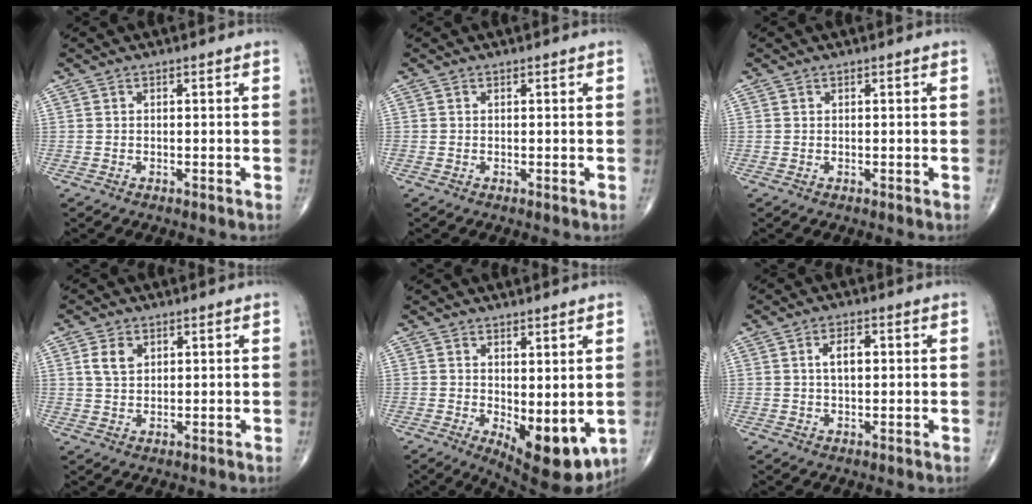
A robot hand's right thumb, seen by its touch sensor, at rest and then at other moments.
{"total": 0.0}
{"total": 0.0}
{"total": 4.1, "force": [1.6, 2.7, 2.6], "torque": [-0.041, -0.003, 0.033]}
{"total": 10.8, "force": [-1.4, 4.7, 9.7], "torque": [-0.113, -0.025, -0.002]}
{"total": 3.8, "force": [0.7, 2.0, 3.2], "torque": [-0.054, 0.003, 0.011]}